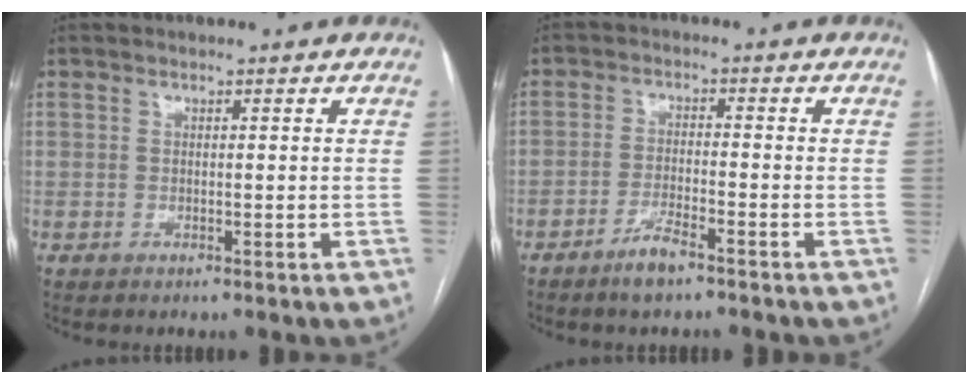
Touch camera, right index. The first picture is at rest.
{"total": 4.2, "force": [-3.2, 0.5, 2.7], "torque": [-0.054, -0.003, -0.058]}